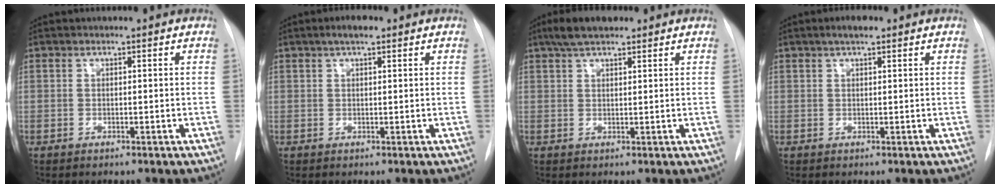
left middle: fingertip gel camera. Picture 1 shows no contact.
{"total": 2.8, "force": [1.7, 0.8, 2.0], "torque": [-0.035, 0.010, 0.026]}
{"total": 5.0, "force": [3.7, 1.7, 3.0], "torque": [-0.059, 0.018, 0.064]}
{"total": 2.6, "force": [1.7, 0.7, 1.8], "torque": [-0.032, 0.009, 0.026]}